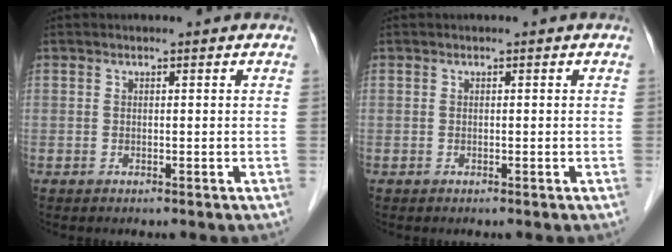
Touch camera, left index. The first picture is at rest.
{"total": 0.0}